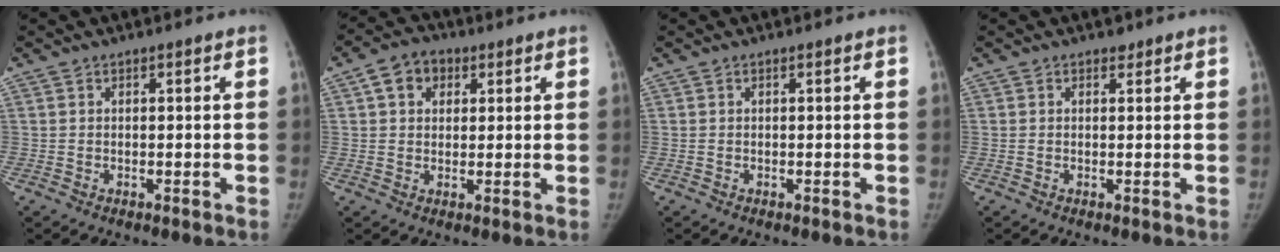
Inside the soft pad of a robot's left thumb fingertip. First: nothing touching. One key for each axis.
{"total": 6.4, "fx": 2.4, "fy": 4.8, "fz": 3.4, "tx": -0.034, "ty": 0.004, "tz": 0.033}
{"total": 0.0}
{"total": 0.9, "fx": 0.7, "fy": 0.6, "fz": 0.1, "tx": 0.004, "ty": -0.004, "tz": 0.007}